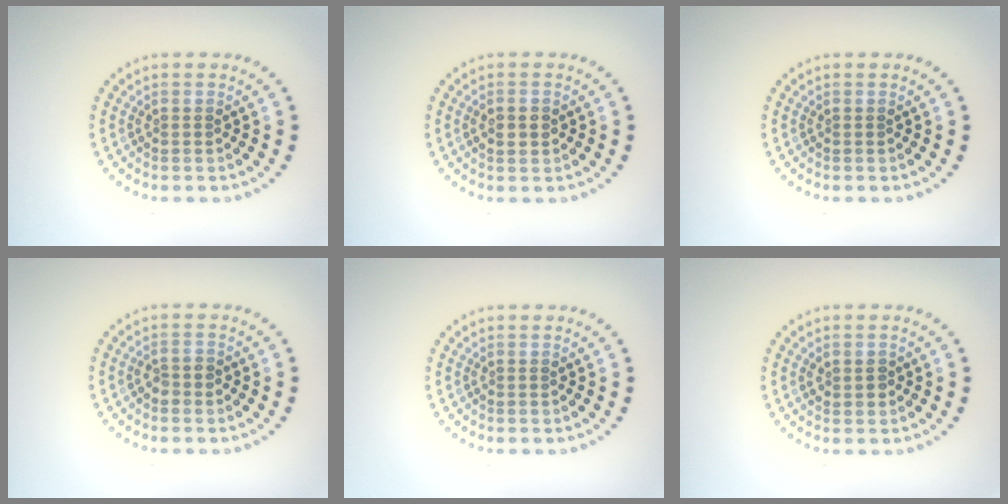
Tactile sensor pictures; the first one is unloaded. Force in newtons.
{"total": 2.0, "press": 2.0, "slide": 0.1}
{"total": 0.0}
{"total": 1.4, "press": 1.3, "slide": 0.6}
{"total": 0.0}
{"total": 1.4, "press": 1.3, "slide": 0.4}